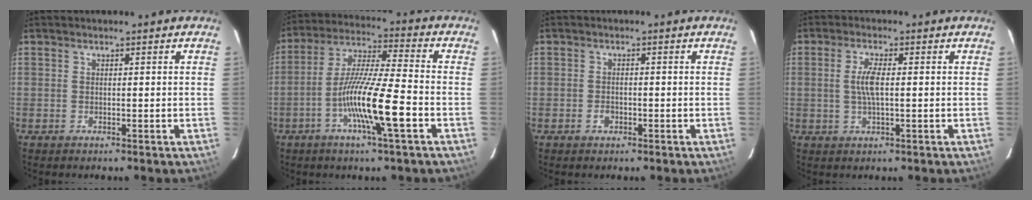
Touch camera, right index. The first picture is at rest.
{"total": 13.2, "force": [-5.2, 0.3, 12.2], "torque": [-0.234, -0.003, -0.104]}
{"total": 1.8, "force": [-0.8, 1.3, 0.8], "torque": [-0.014, 0.003, -0.012]}
{"total": 4.2, "force": [0.1, 0.9, 4.1], "torque": [-0.079, 0.000, 0.004]}